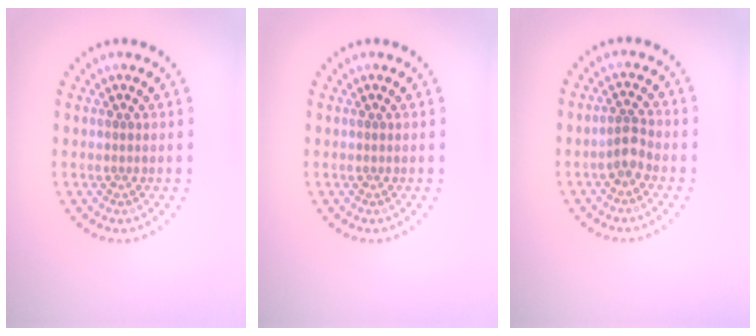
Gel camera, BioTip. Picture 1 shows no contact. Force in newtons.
{"total": 0.0}
{"total": 1.9, "press": 1.6, "slide": 1.0}